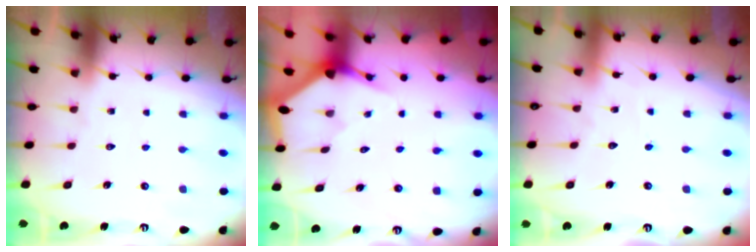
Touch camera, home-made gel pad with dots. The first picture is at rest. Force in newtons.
{"total": 2.9, "press": 2.9, "slide": 0.2}
{"total": 4.3, "press": 4.3, "slide": 0.4}